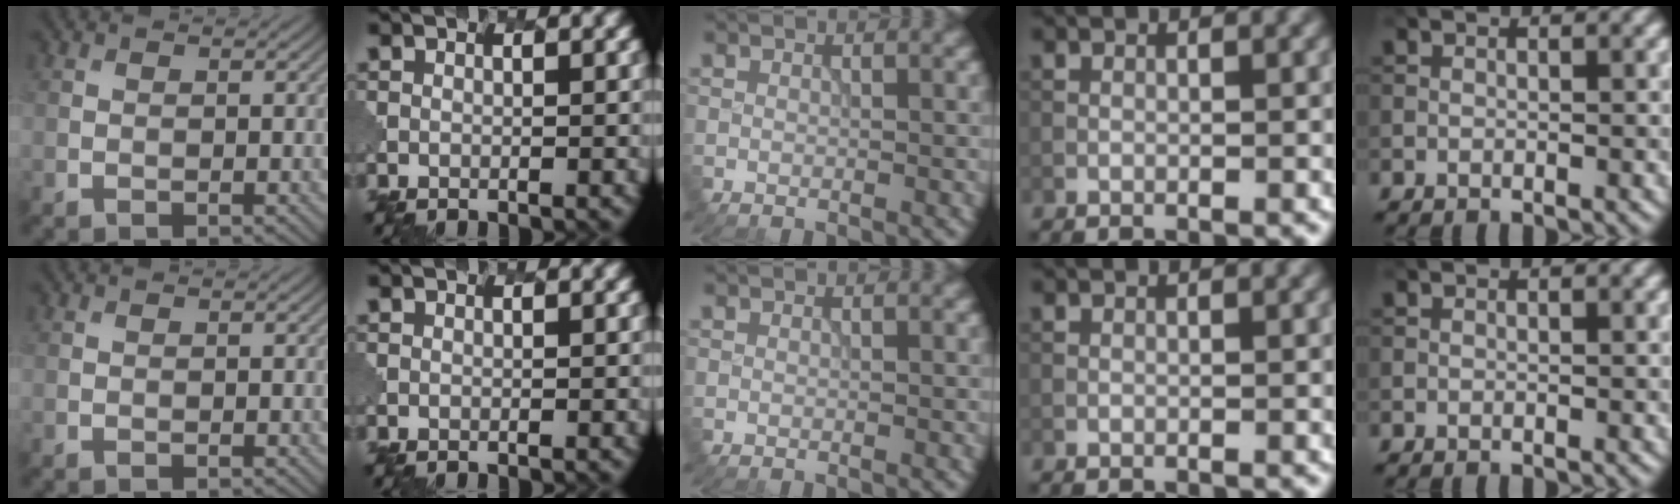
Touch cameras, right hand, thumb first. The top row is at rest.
{}